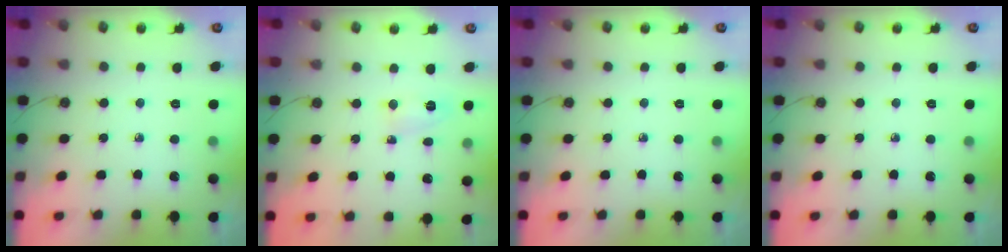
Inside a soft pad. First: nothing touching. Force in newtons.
{"total": 9.2, "press": 3.8, "slide": 8.3}
{"total": 0.0}
{"total": 0.0}